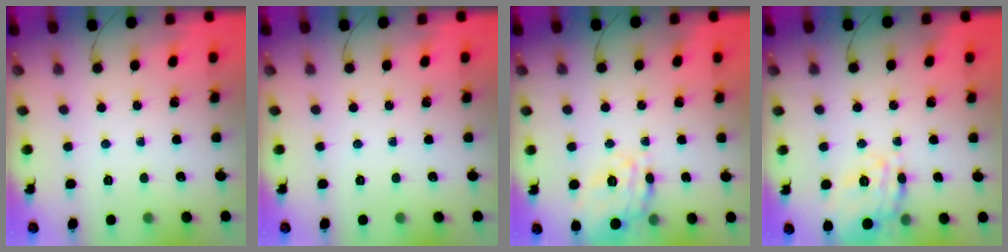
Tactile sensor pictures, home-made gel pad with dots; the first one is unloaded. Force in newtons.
{"total": 0.0}
{"total": 17.7, "press": 17.7, "slide": 0.5}
{"total": 17.7, "press": 17.7, "slide": 0.5}